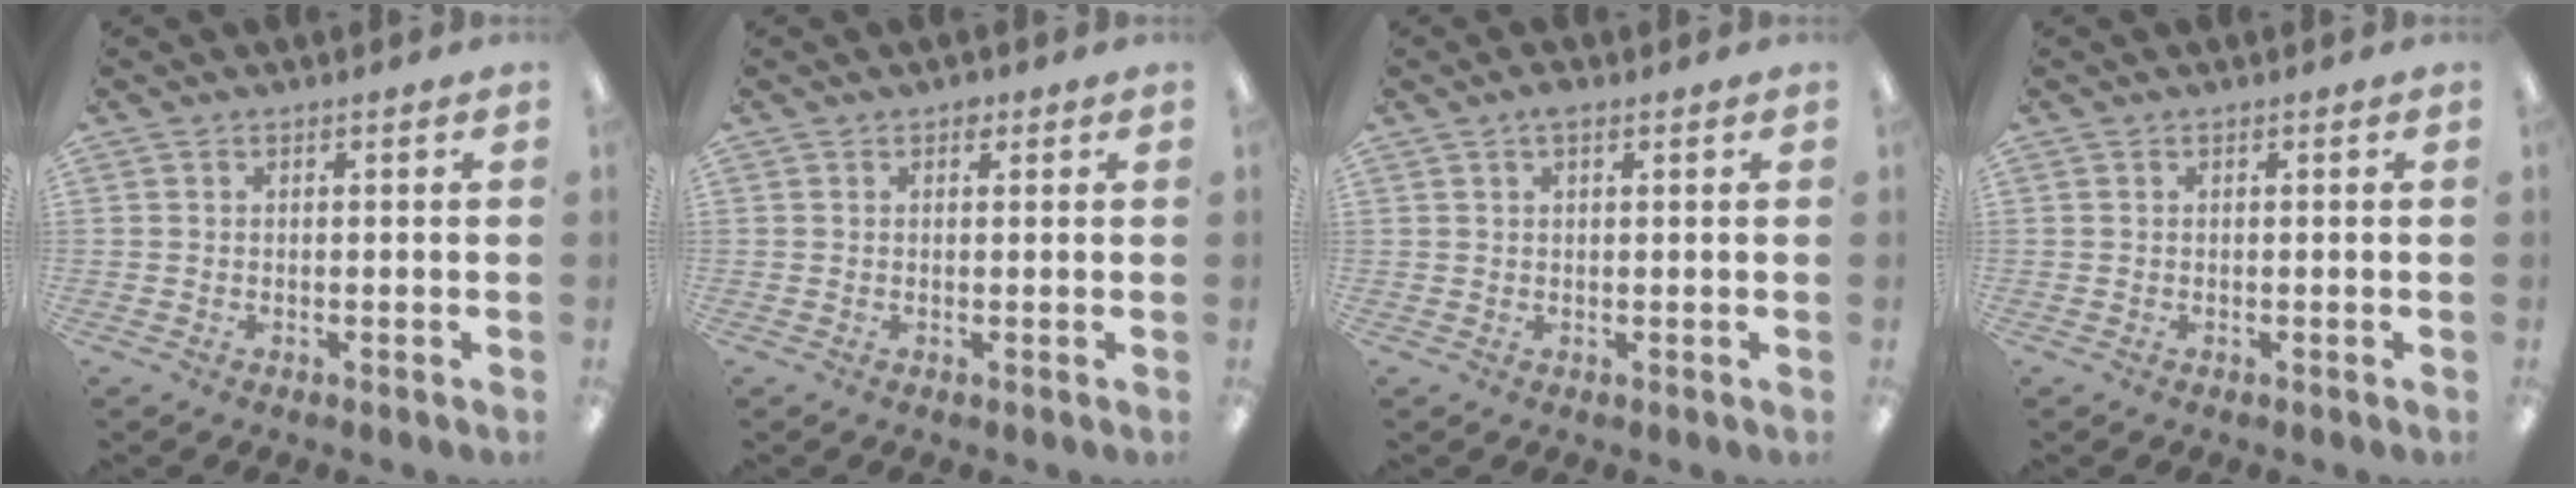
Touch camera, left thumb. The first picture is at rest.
{"total": 1.4, "force": [0.7, 1.0, 0.6], "torque": [0.003, -0.004, 0.009]}
{"total": 2.2, "force": [1.3, 0.8, 1.6], "torque": [-0.026, 0.001, 0.020]}
{"total": 0.0}